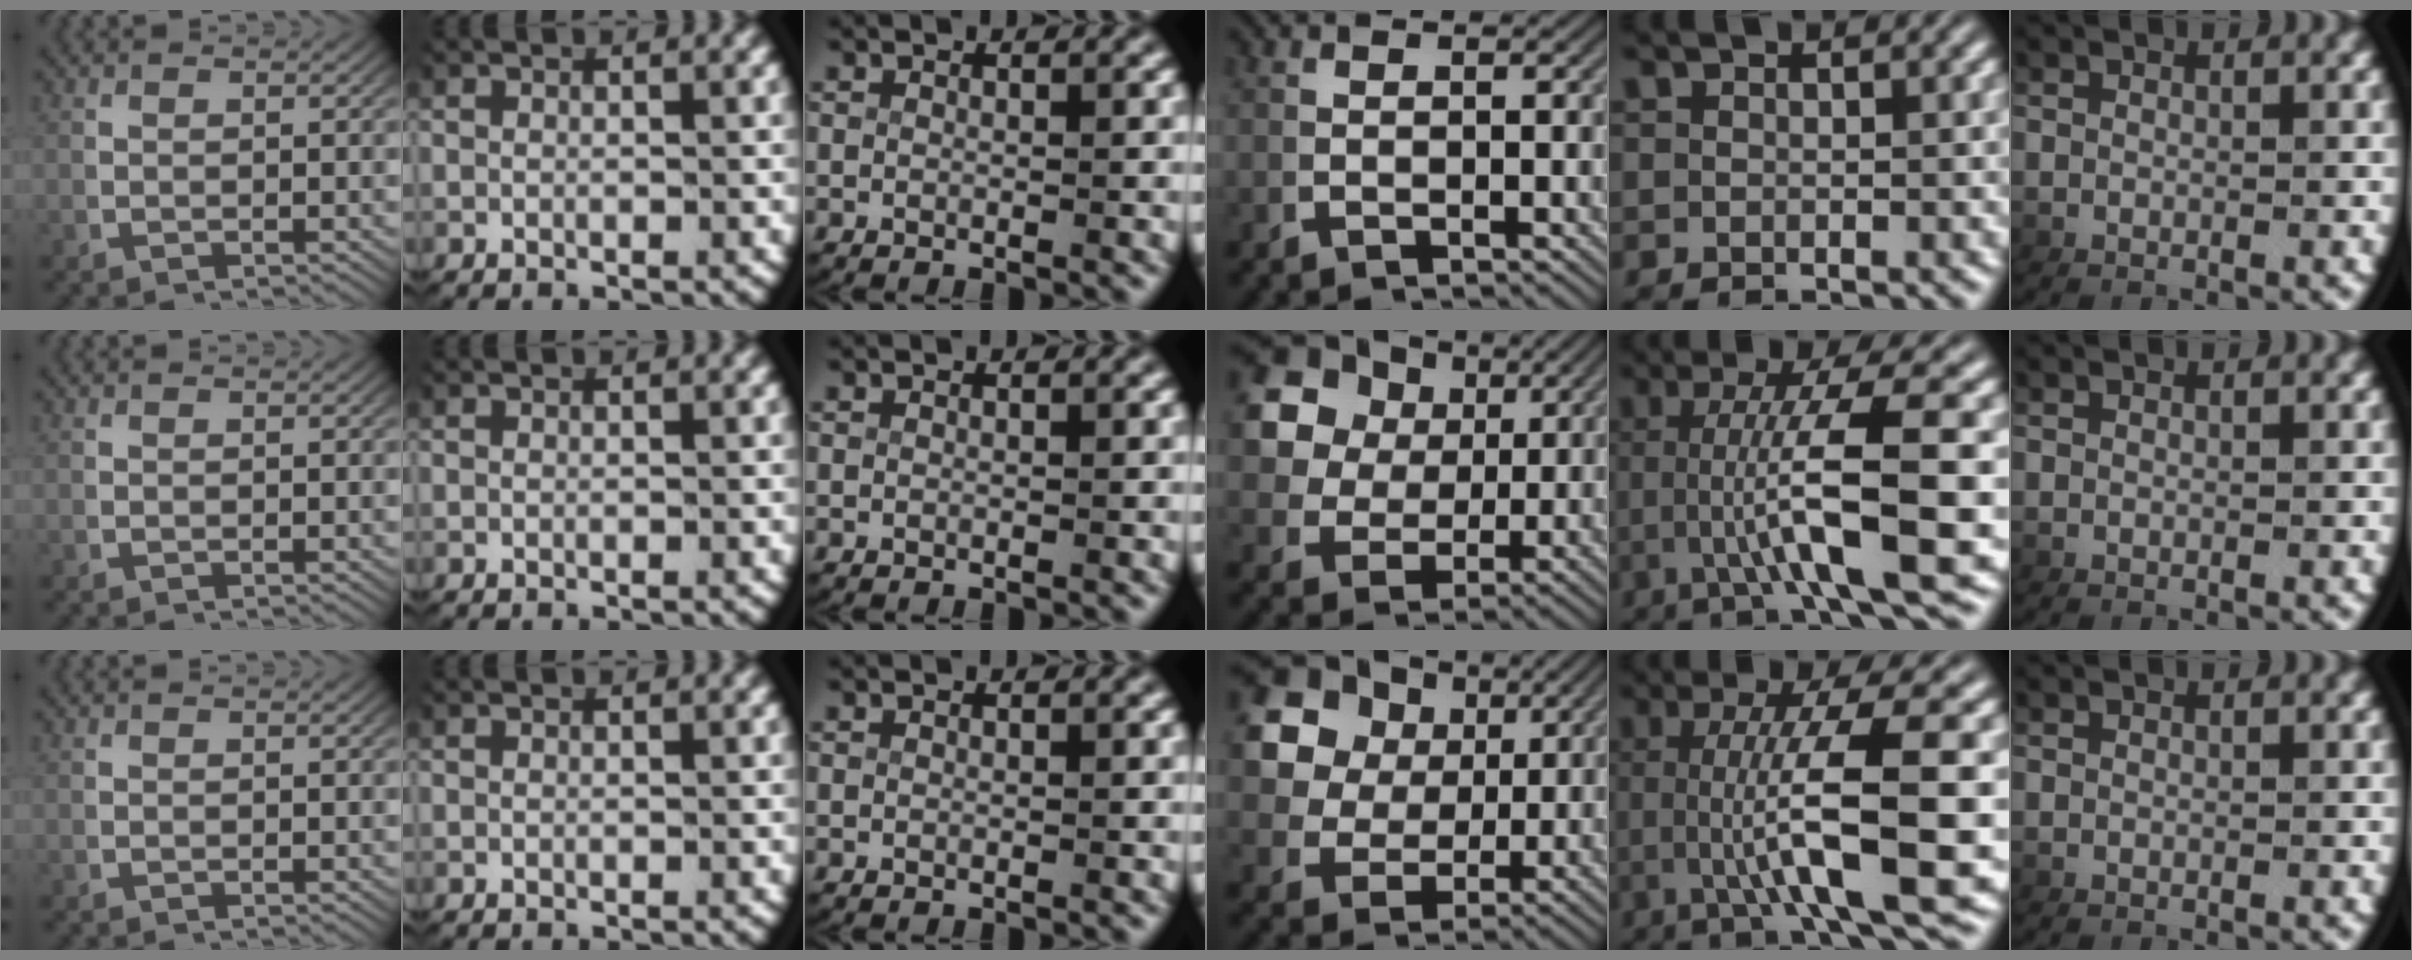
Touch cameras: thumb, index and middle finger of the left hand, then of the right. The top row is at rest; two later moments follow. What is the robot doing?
{"motion": "grasp_and_lifting", "object": "card"}